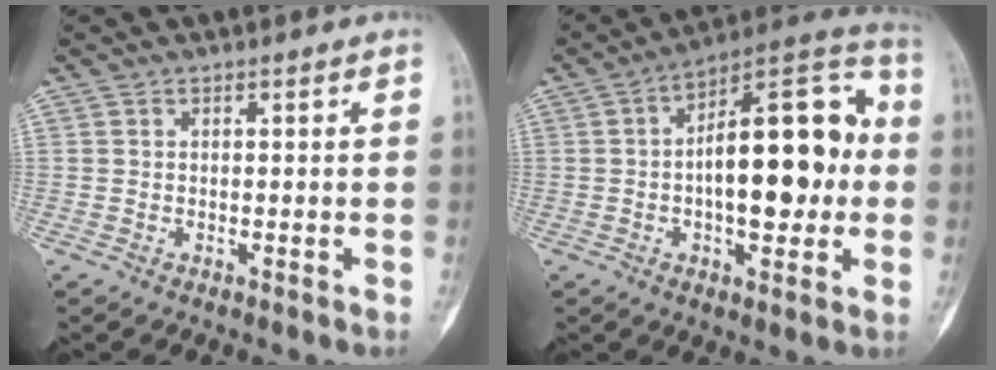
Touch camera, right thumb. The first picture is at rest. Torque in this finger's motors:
{"motor_torque": [2.14, 2.87, 1.06, -0.89, 0.27]}